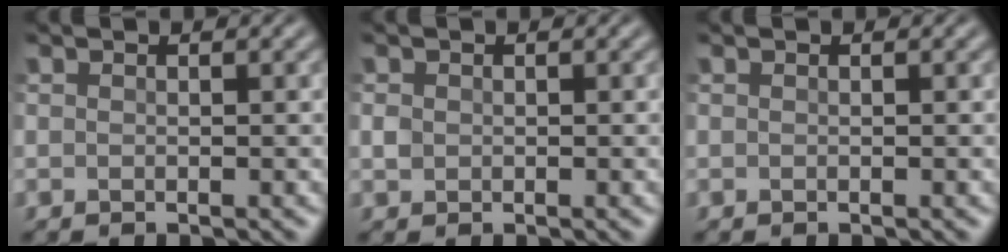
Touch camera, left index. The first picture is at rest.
{"total": 0.8, "force": [0.0, 0.8, 0.3], "torque": [-0.007, 0.000, -0.001]}
{"total": 0.0}